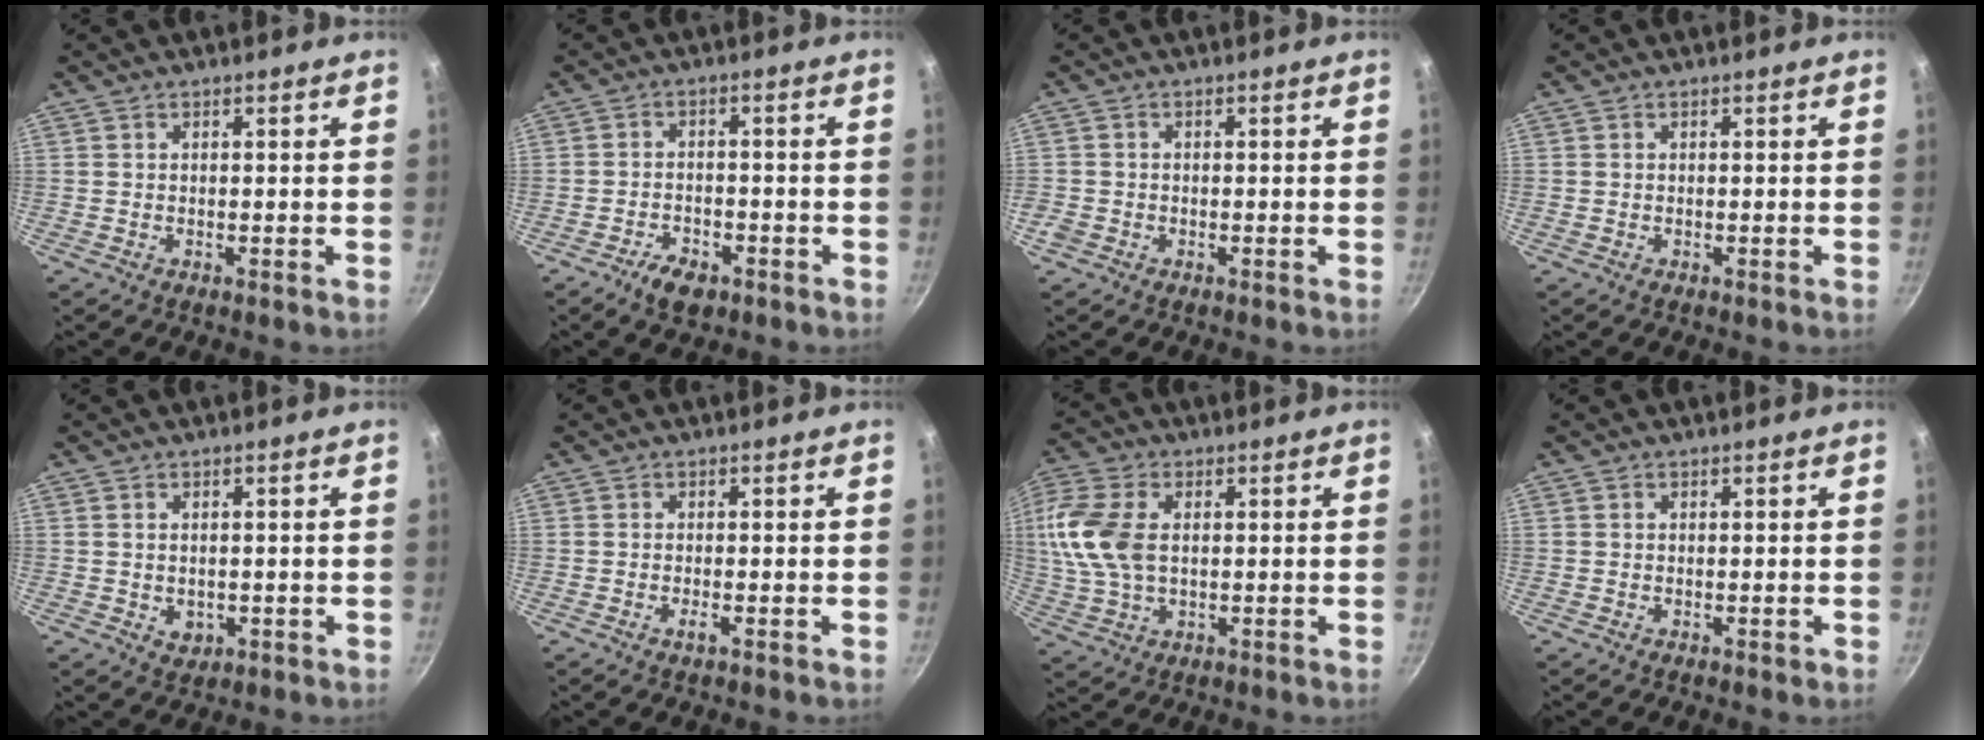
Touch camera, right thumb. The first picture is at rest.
{"total": 5.4, "force": [-3.4, 2.9, 2.9], "torque": [-0.047, 0.024, -0.053]}
{"total": 2.0, "force": [-1.0, 1.6, 0.7], "torque": [-0.014, 0.001, -0.020]}
{"total": 0.0}
{"total": 2.9, "force": [0.0, 2.2, 1.8], "torque": [-0.027, -0.004, 0.004]}
{"total": 1.3, "force": [-0.6, 0.4, 1.1], "torque": [-0.026, 0.001, -0.013]}
{"total": 12.4, "force": [1.6, 7.9, 9.4], "torque": [-0.196, 0.008, 0.026]}
{"total": 0.6, "force": [0.0, 0.5, 0.4], "torque": [-0.001, 0.003, 0.000]}